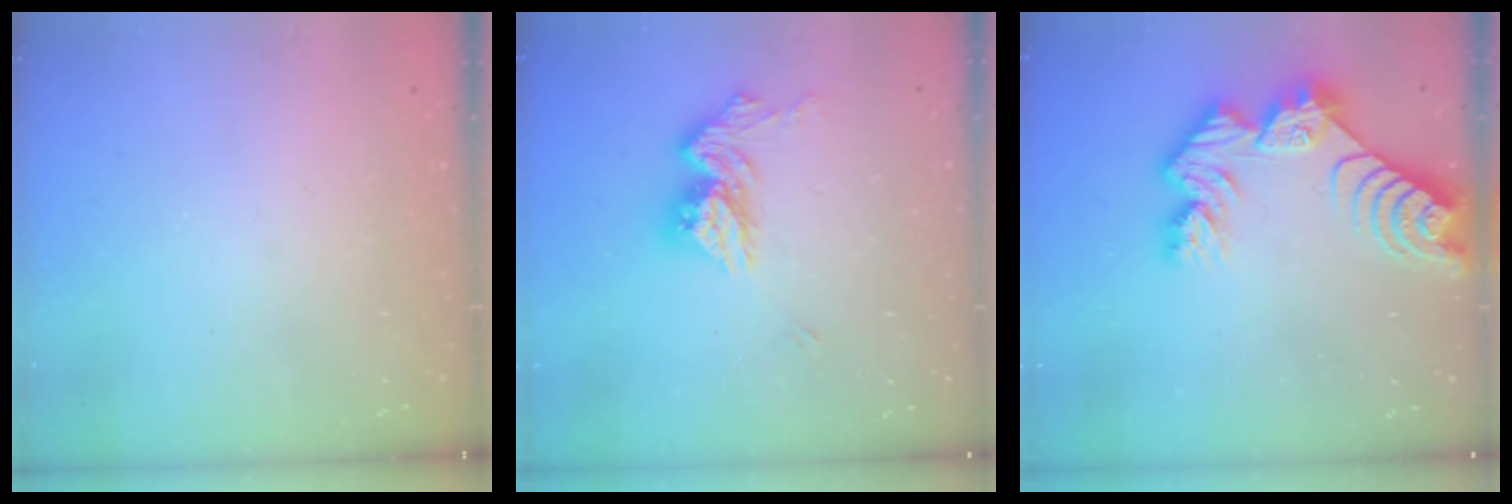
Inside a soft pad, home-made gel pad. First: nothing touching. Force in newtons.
{"total": 11.7, "press": 11.7, "slide": 0.9}
{"total": 11.9, "press": 11.8, "slide": 1.0}